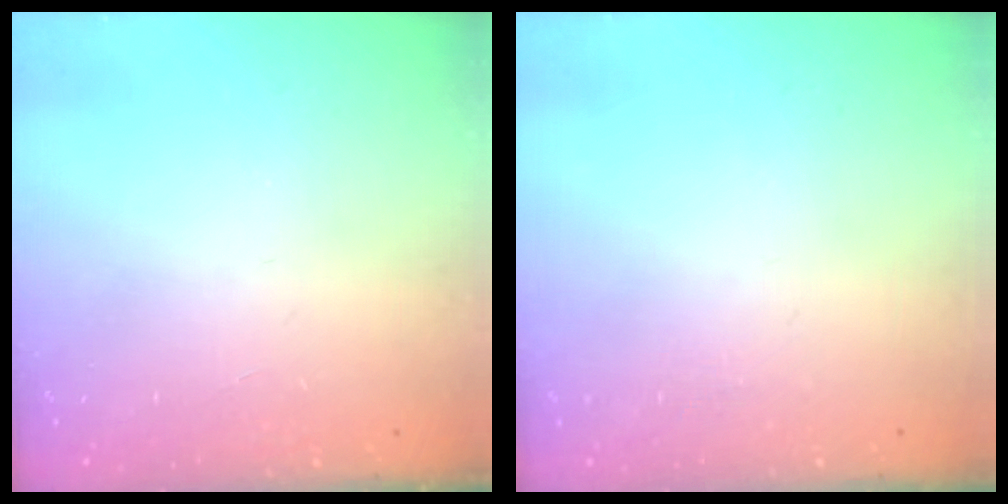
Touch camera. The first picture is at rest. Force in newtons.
{"total": 0.0}